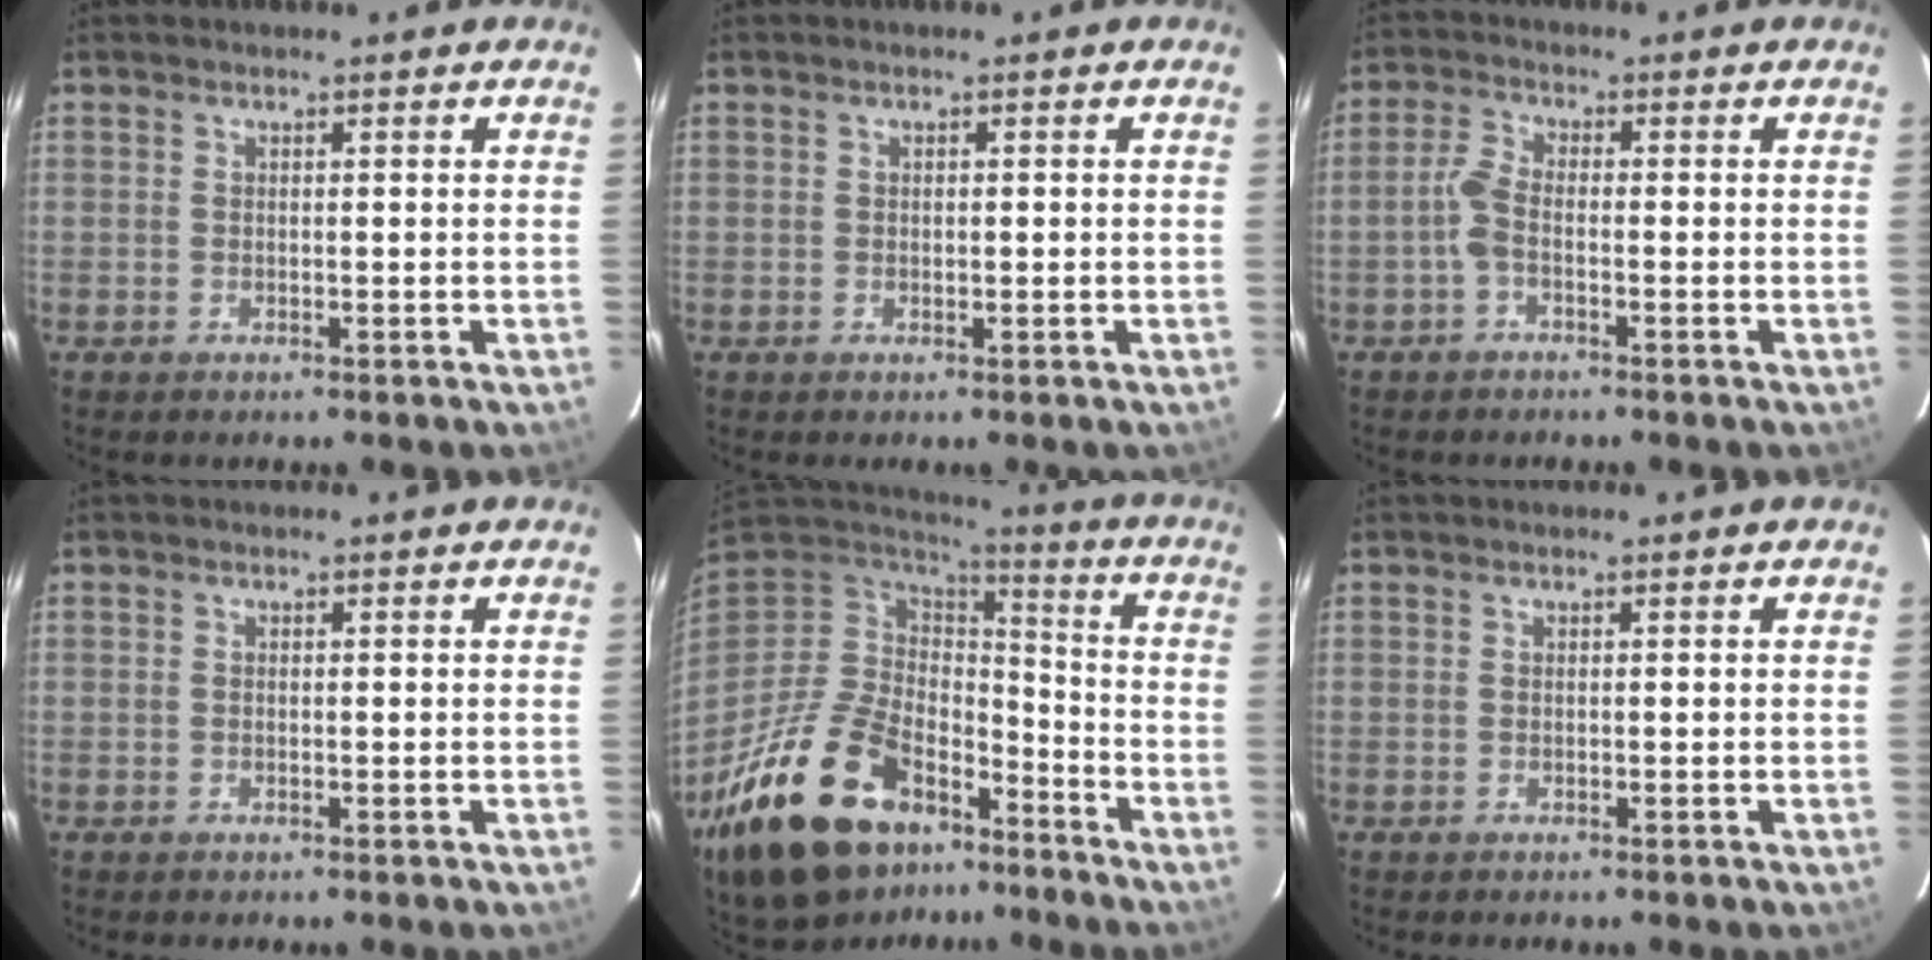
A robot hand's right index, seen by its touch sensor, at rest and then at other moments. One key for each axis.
{"total": 0.5, "fx": 0.0, "fy": 0.3, "fz": 0.5, "tx": -0.008, "ty": 0.003, "tz": 0.000}
{"total": 3.0, "fx": -1.4, "fy": 1.1, "fz": 2.4, "tx": -0.061, "ty": 0.010, "tz": -0.030}
{"total": 0.0}
{"total": 27.9, "fx": -17.1, "fy": 15.2, "fz": 15.9, "tx": -0.330, "ty": -0.009, "tz": -0.266}
{"total": 0.0}